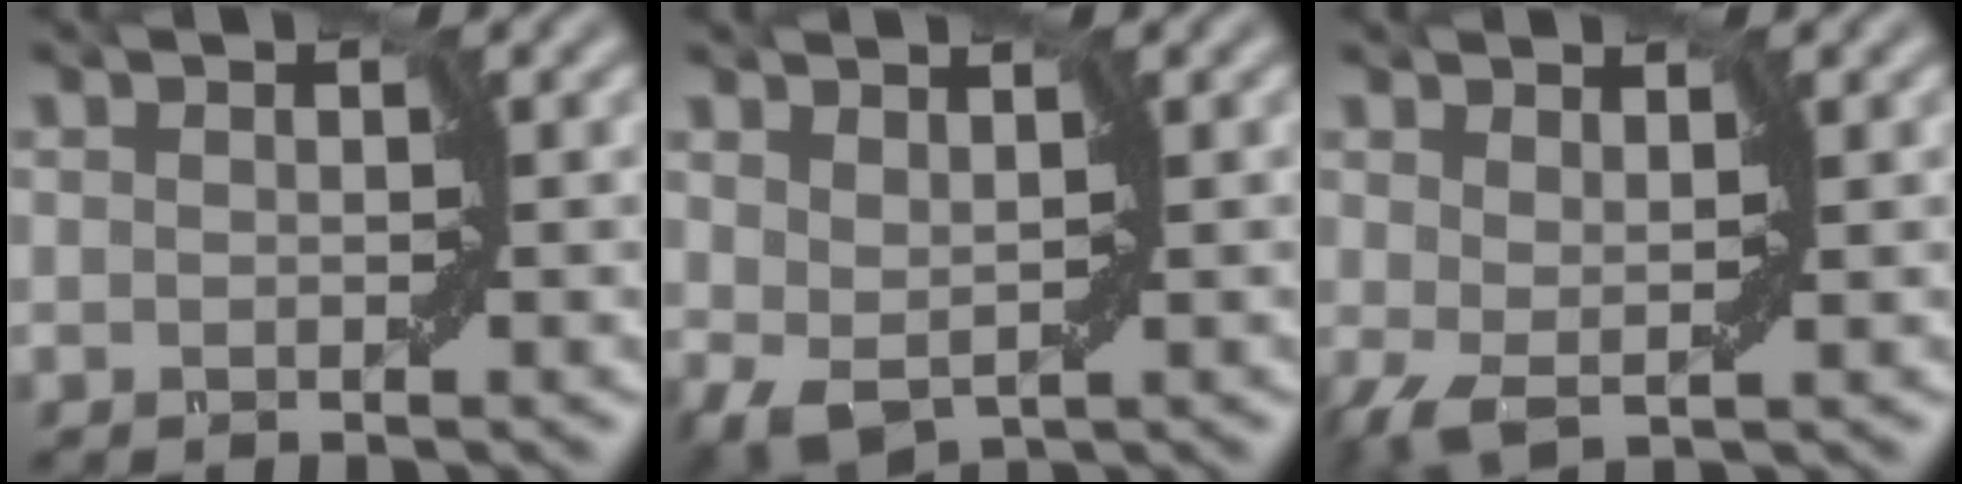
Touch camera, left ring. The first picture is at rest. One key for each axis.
{"total": 3.2, "fx": 0.0, "fy": 2.3, "fz": 2.3, "tx": -0.057, "ty": -0.011, "tz": 0.002}
{"total": 2.6, "fx": -0.1, "fy": 1.4, "fz": 2.2, "tx": -0.056, "ty": -0.011, "tz": -0.002}